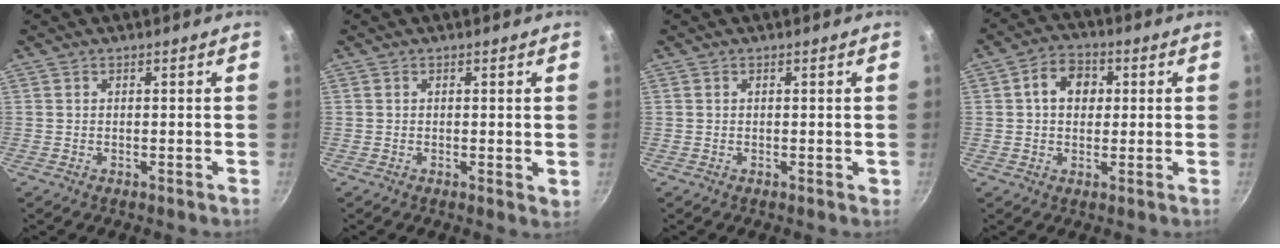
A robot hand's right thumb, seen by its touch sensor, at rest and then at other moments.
{"total": 1.6, "force": [0.4, 0.7, 1.4], "torque": [-0.016, -0.003, 0.003]}
{"total": 0.7, "force": [0.2, 0.5, 0.4], "torque": [0.000, 0.003, 0.003]}
{"total": 7.5, "force": [1.4, 5.7, 4.6], "torque": [-0.049, 0.010, 0.012]}